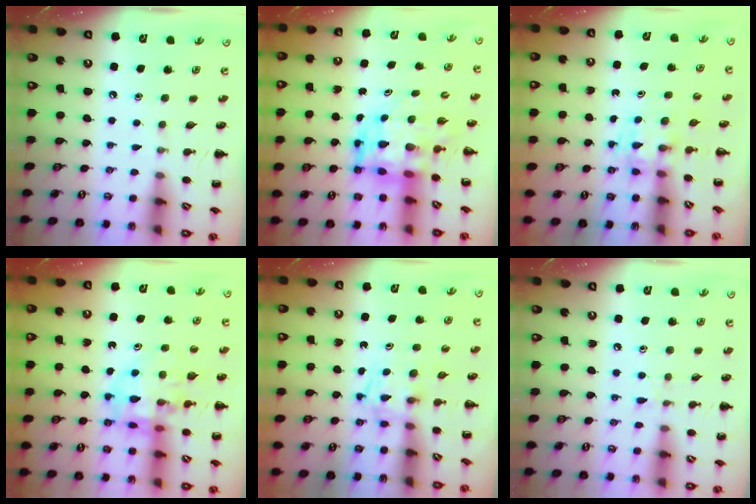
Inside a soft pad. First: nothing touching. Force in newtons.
{"total": 6.5, "press": 6.2, "slide": 2.2}
{"total": 2.4, "press": 2.2, "slide": 1.1}
{"total": 12.0, "press": 11.4, "slide": 3.6}
{"total": 2.5, "press": 2.3, "slide": 1.0}
{"total": 4.8, "press": 4.4, "slide": 1.9}